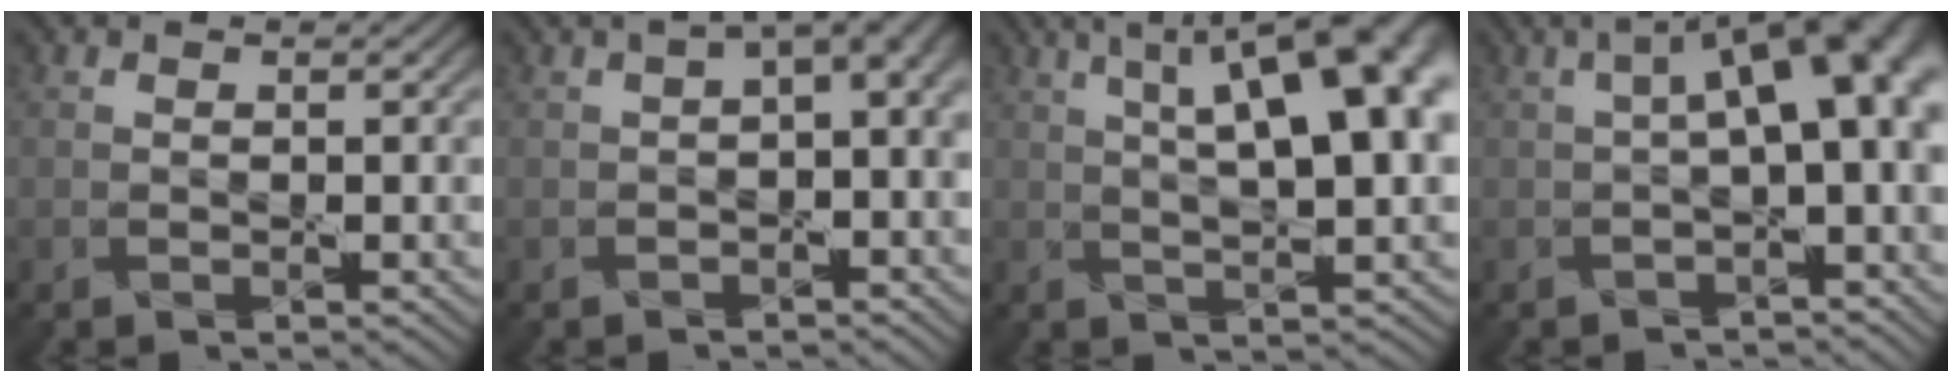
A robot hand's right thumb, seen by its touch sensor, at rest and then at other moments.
{"total": 4.9, "force": [0.9, 2.3, 4.2], "torque": [-0.058, 0.004, 0.013]}
{"total": 14.4, "force": [5.3, 4.7, 12.6], "torque": [-0.173, 0.037, 0.065]}
{"total": 9.2, "force": [0.8, 3.6, 8.5], "torque": [-0.115, 0.013, 0.013]}